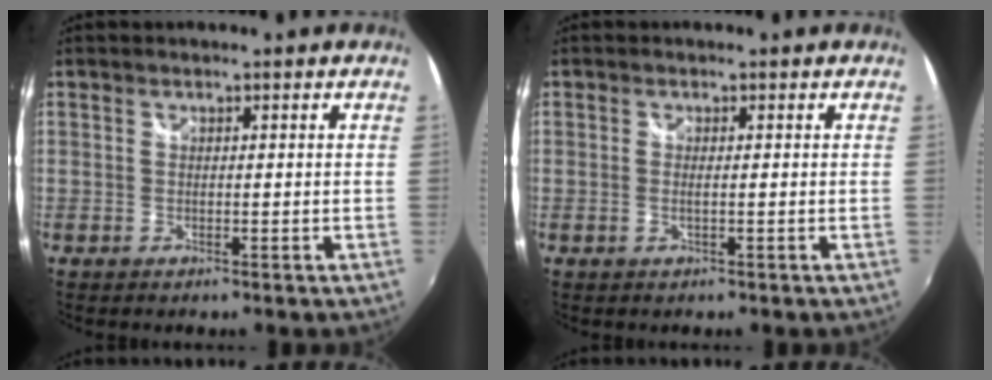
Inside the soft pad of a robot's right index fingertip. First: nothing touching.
{"total": 1.0, "force": [-0.2, -0.3, 1.0], "torque": [-0.016, 0.002, -0.001]}